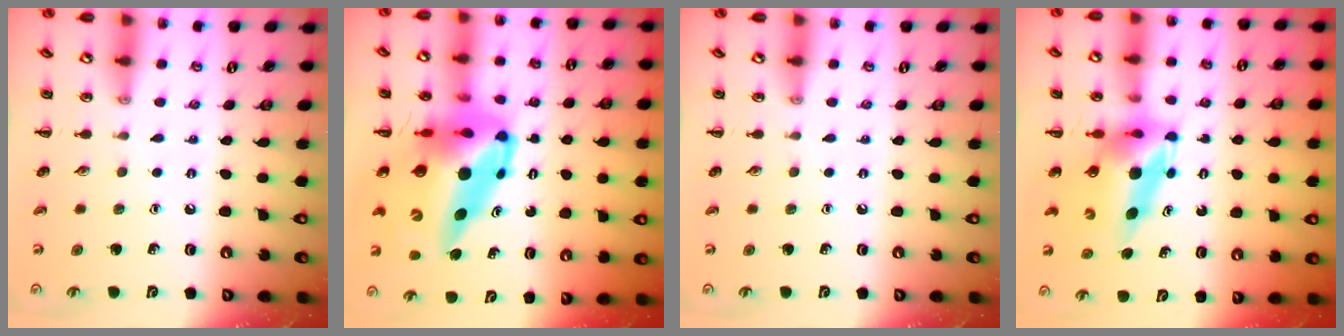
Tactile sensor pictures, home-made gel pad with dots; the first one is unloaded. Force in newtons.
{"total": 16.4, "press": 15.7, "slide": 4.8}
{"total": 0.0}
{"total": 7.9, "press": 7.6, "slide": 2.3}